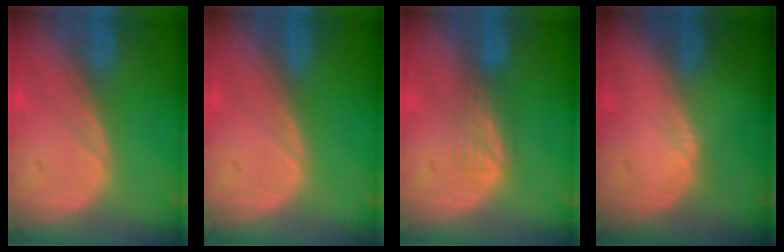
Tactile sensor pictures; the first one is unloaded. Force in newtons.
{"total": 0.0}
{"total": 2.6, "press": 2.6, "slide": 0.4}
{"total": 0.7, "press": 0.4, "slide": 0.5}